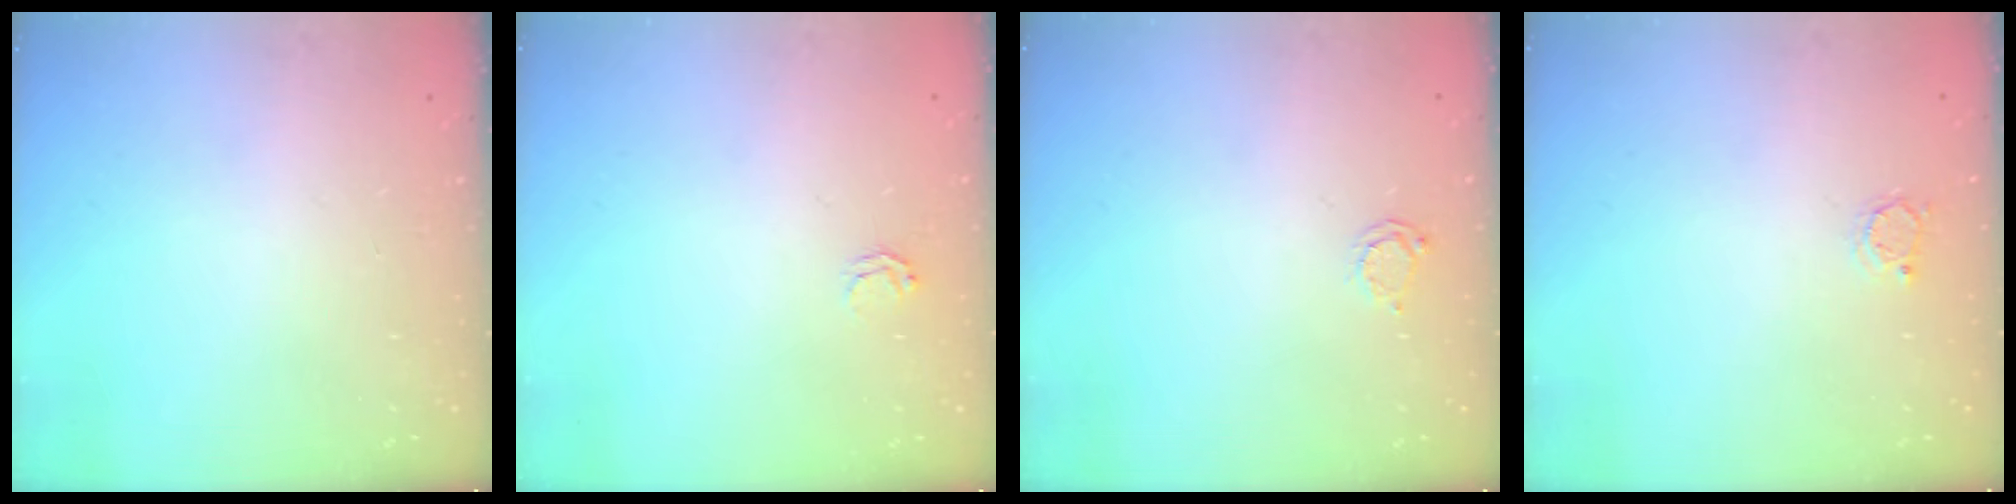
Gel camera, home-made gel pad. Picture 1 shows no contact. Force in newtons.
{"total": 2.5, "press": 2.5, "slide": 0.2}
{"total": 2.3, "press": 2.3, "slide": 0.3}
{"total": 2.2, "press": 2.1, "slide": 0.4}